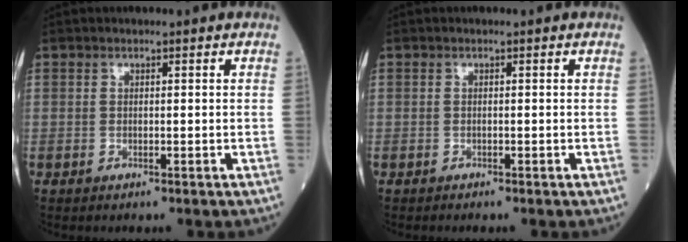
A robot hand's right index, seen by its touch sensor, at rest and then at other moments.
{"total": 0.0}